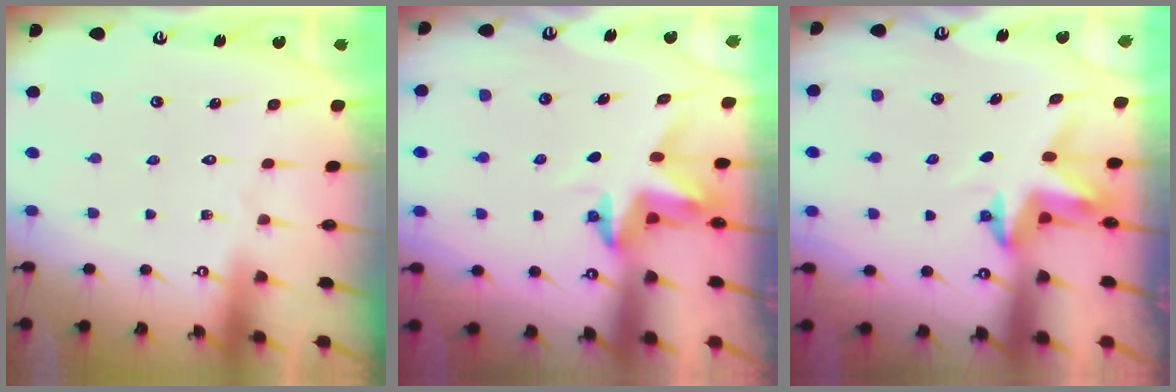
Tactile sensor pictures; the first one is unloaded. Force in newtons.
{"total": 3.7, "press": 3.7, "slide": 0.4}
{"total": 3.9, "press": 3.9, "slide": 0.3}